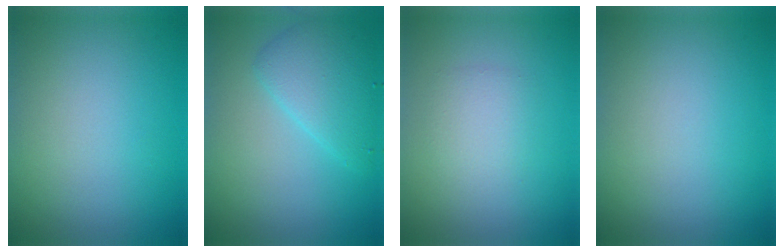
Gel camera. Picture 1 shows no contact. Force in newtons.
{"total": 3.8, "press": 3.8, "slide": 0.2}
{"total": 1.9, "press": 1.9, "slide": 0.1}
{"total": 0.0}